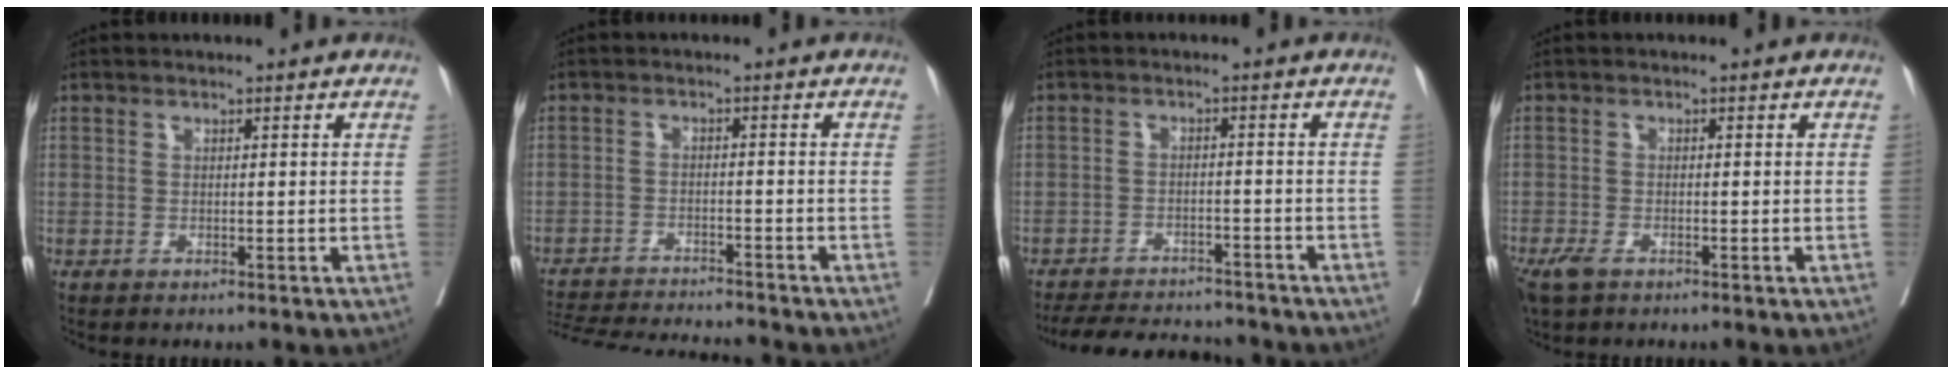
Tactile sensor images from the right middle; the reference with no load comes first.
{"total": 12.9, "force": [-12.3, 0.3, 3.8], "torque": [-0.063, -0.012, -0.183]}
{"total": 12.1, "force": [-11.1, 3.4, 3.3], "torque": [-0.063, 0.001, -0.153]}
{"total": 3.7, "force": [-2.5, 1.7, 2.2], "torque": [-0.046, -0.008, -0.044]}